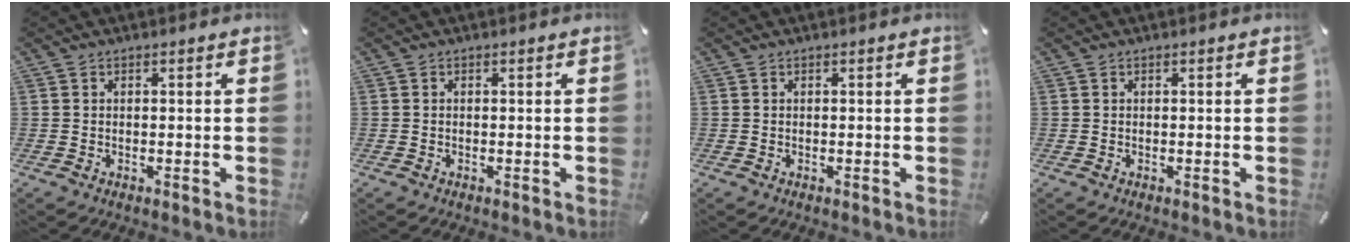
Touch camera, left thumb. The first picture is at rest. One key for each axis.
{"total": 0.0}
{"total": 0.0}
{"total": 0.0}